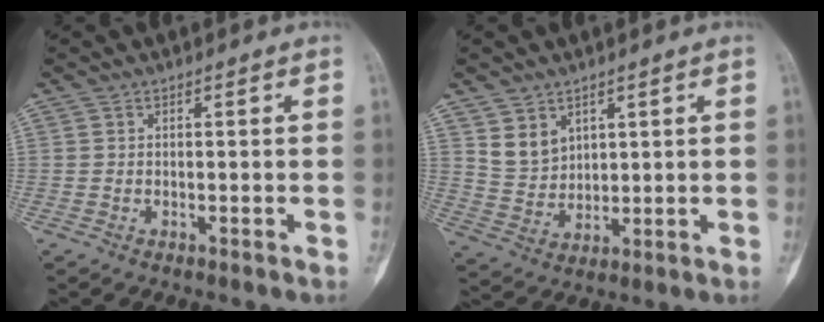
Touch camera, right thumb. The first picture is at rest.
{"total": 5.9, "force": [3.2, 4.4, 2.3], "torque": [-0.023, -0.025, 0.074]}